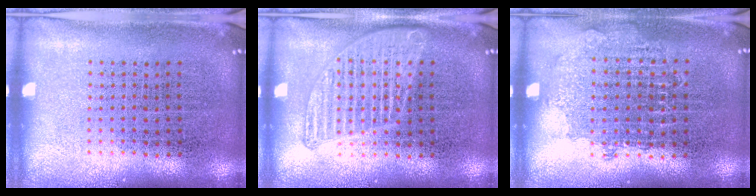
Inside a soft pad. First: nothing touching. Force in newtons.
{"total": 1.2, "press": 1.2, "slide": 0.1}
{"total": 0.8, "press": 0.8, "slide": 0.3}